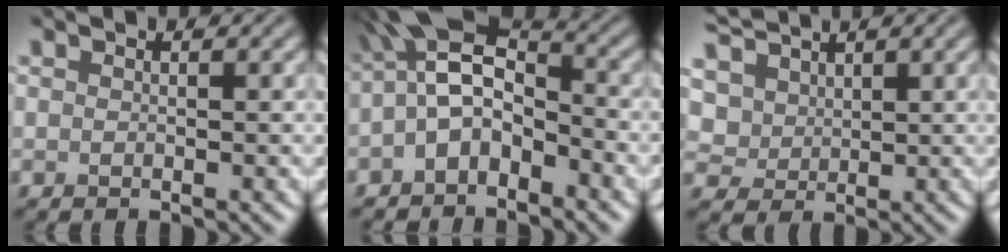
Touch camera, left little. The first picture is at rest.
{"total": 6.1, "force": [-1.5, 3.3, 5.0], "torque": [-0.084, 0.020, -0.042]}
{"total": 6.8, "force": [3.5, 4.8, 3.5], "torque": [-0.105, 0.018, 0.059]}